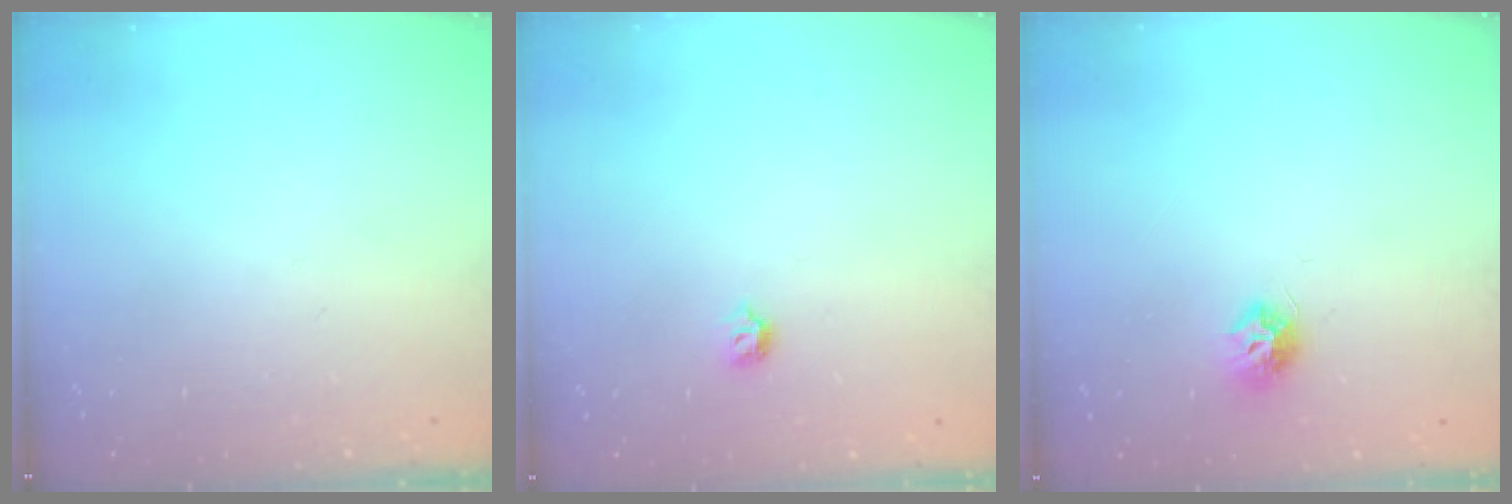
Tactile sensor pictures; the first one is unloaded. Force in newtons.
{"total": 4.0, "press": 4.0, "slide": 0.8}
{"total": 7.0, "press": 6.9, "slide": 0.5}